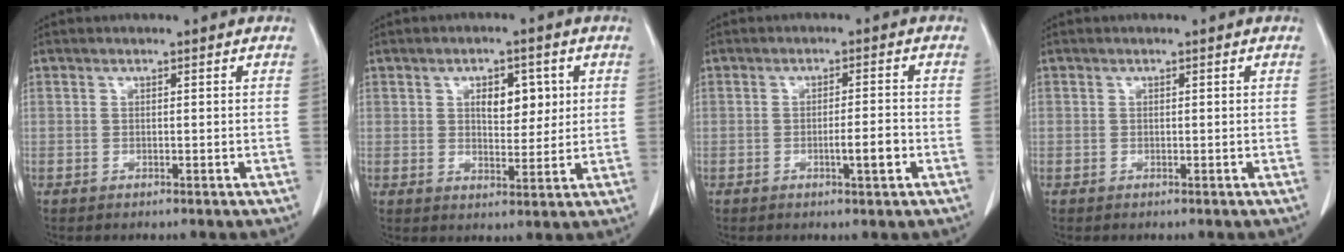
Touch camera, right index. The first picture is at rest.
{"total": 5.5, "force": [1.7, 2.8, 4.4], "torque": [-0.064, 0.003, 0.029]}
{"total": 3.6, "force": [-1.3, 0.2, 3.4], "torque": [-0.053, -0.002, -0.019]}
{"total": 0.0}